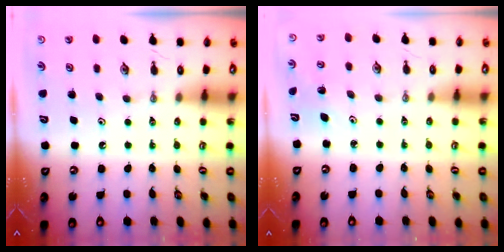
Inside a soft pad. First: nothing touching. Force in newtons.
{"total": 2.6, "press": 2.5, "slide": 0.9}